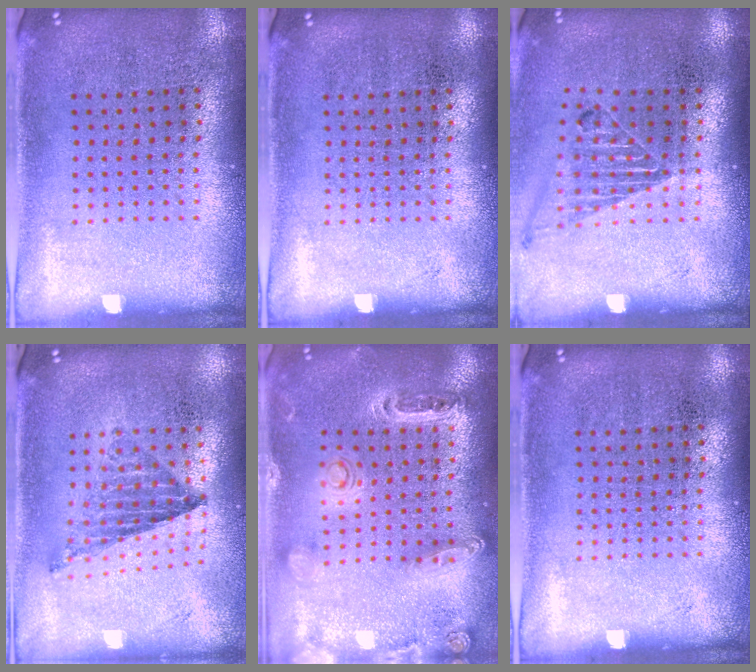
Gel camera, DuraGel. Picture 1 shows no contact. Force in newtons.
{"total": 0.0}
{"total": 1.2, "press": 1.1, "slide": 0.3}
{"total": 0.7, "press": 0.7, "slide": 0.1}
{"total": 1.3, "press": 1.3, "slide": 0.4}
{"total": 0.0}